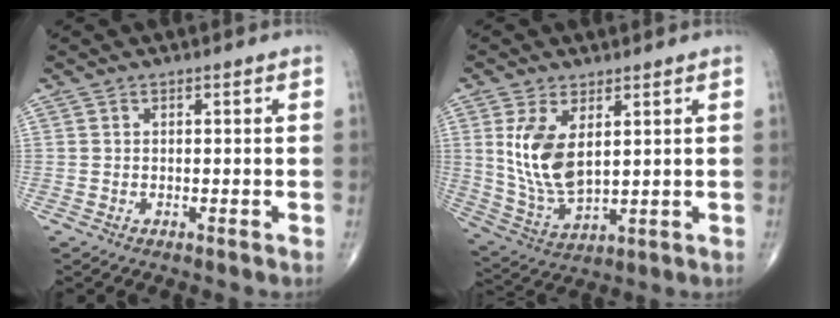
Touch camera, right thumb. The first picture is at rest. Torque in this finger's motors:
{"motor_torque": [-0.58, 1.04, 1.11, 0.24, 0.13]}